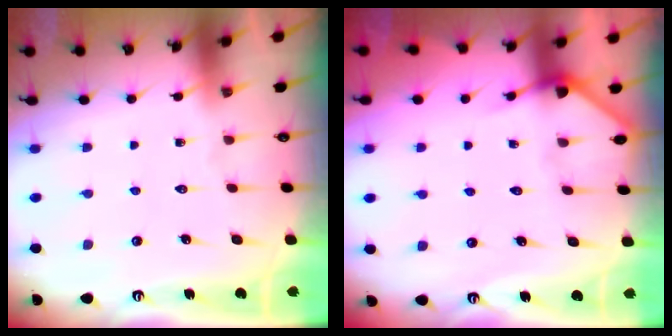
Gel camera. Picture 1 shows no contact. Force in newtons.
{"total": 4.4, "press": 4.4, "slide": 0.4}